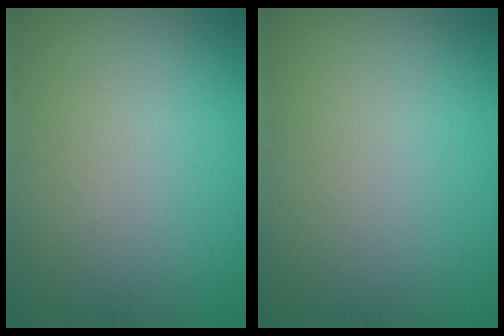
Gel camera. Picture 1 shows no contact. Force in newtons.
{"total": 0.0}